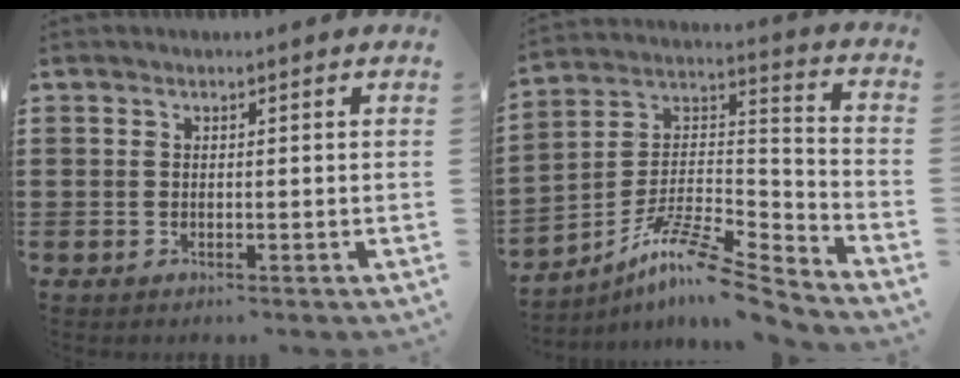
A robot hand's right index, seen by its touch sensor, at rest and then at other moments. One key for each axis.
{"total": 10.0, "fx": -8.2, "fy": 1.4, "fz": 5.5, "tx": -0.107, "ty": 0.006, "tz": -0.165}